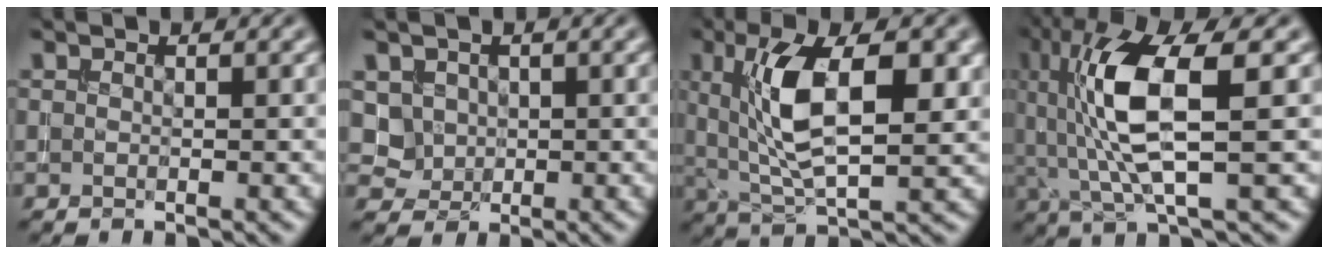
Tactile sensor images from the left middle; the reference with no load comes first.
{"total": 2.5, "force": [0.9, 2.2, 0.8], "torque": [-0.022, -0.007, 0.030]}
{"total": 9.1, "force": [2.1, 3.7, 8.0], "torque": [-0.145, 0.001, 0.038]}
{"total": 8.9, "force": [1.2, 2.4, 8.5], "torque": [-0.172, 0.003, 0.027]}